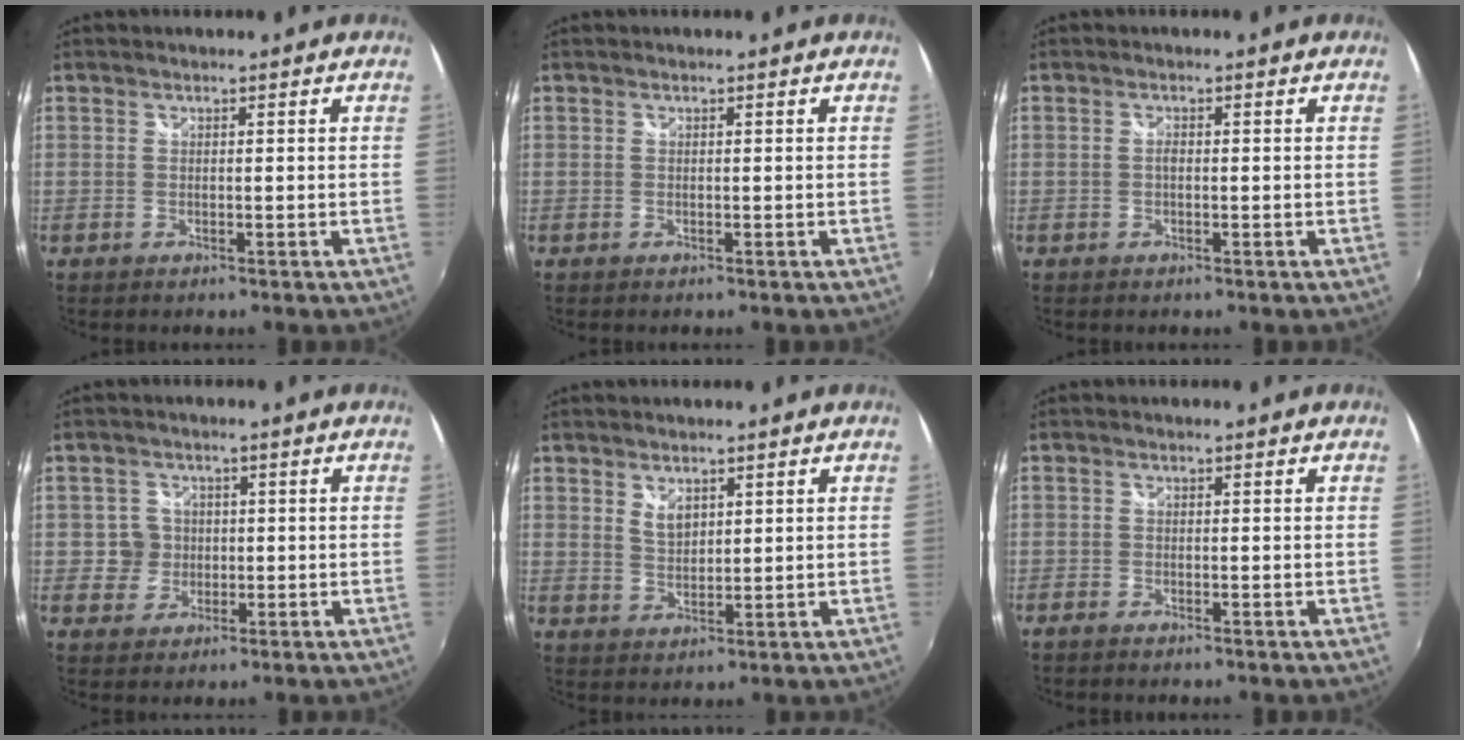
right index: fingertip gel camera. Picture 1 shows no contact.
{"total": 0.0}
{"total": 0.8, "force": [-0.2, 0.5, 0.7], "torque": [-0.013, 0.003, -0.004]}
{"total": 3.8, "force": [-0.2, 3.7, 0.2], "torque": [0.000, 0.014, -0.002]}
{"total": 3.3, "force": [1.8, 1.9, 2.0], "torque": [-0.030, -0.001, 0.032]}
{"total": 1.3, "force": [-1.1, 0.4, 0.4], "torque": [-0.011, -0.005, -0.025]}